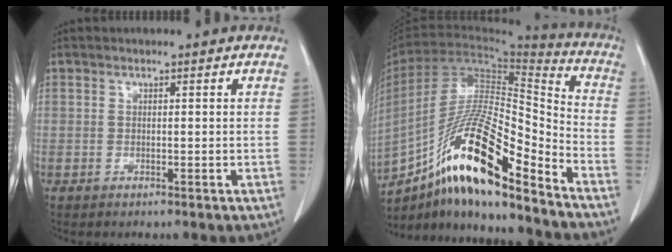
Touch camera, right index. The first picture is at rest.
{"total": 21.4, "force": [-13.7, 3.5, 16.1], "torque": [-0.298, -0.006, -0.244]}